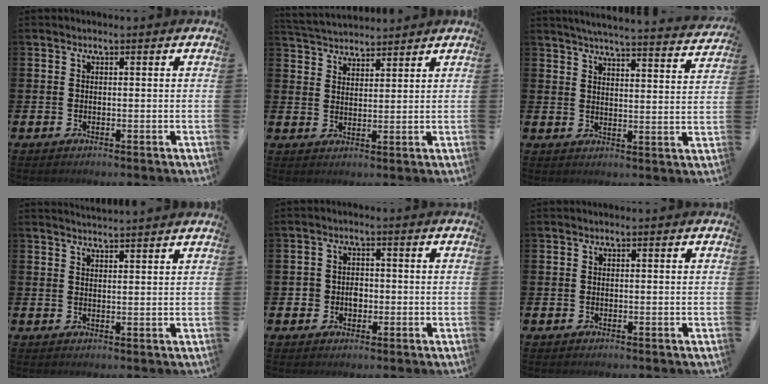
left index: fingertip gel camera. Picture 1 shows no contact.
{"total": 3.9, "force": [3.8, 0.7, 0.0], "torque": [-0.020, -0.015, 0.072]}
{"total": 5.2, "force": [5.0, -0.2, 1.2], "torque": [-0.030, -0.041, 0.084]}
{"total": 2.6, "force": [2.6, -0.4, 0.0], "torque": [-0.004, -0.014, 0.048]}
{"total": 2.4, "force": [-0.6, 2.2, 0.8], "torque": [-0.006, 0.001, -0.020]}
{"total": 0.0}